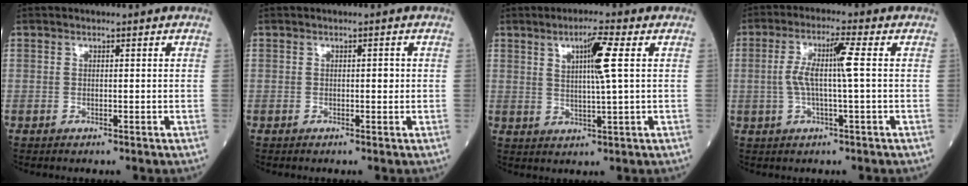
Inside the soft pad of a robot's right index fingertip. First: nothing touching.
{"total": 0.9, "force": [0.1, 0.4, 0.8], "torque": [-0.011, 0.003, 0.004]}
{"total": 5.8, "force": [1.9, -0.4, 5.5], "torque": [-0.096, -0.001, 0.033]}
{"total": 6.4, "force": [0.2, -0.1, 6.4], "torque": [-0.134, 0.010, 0.004]}